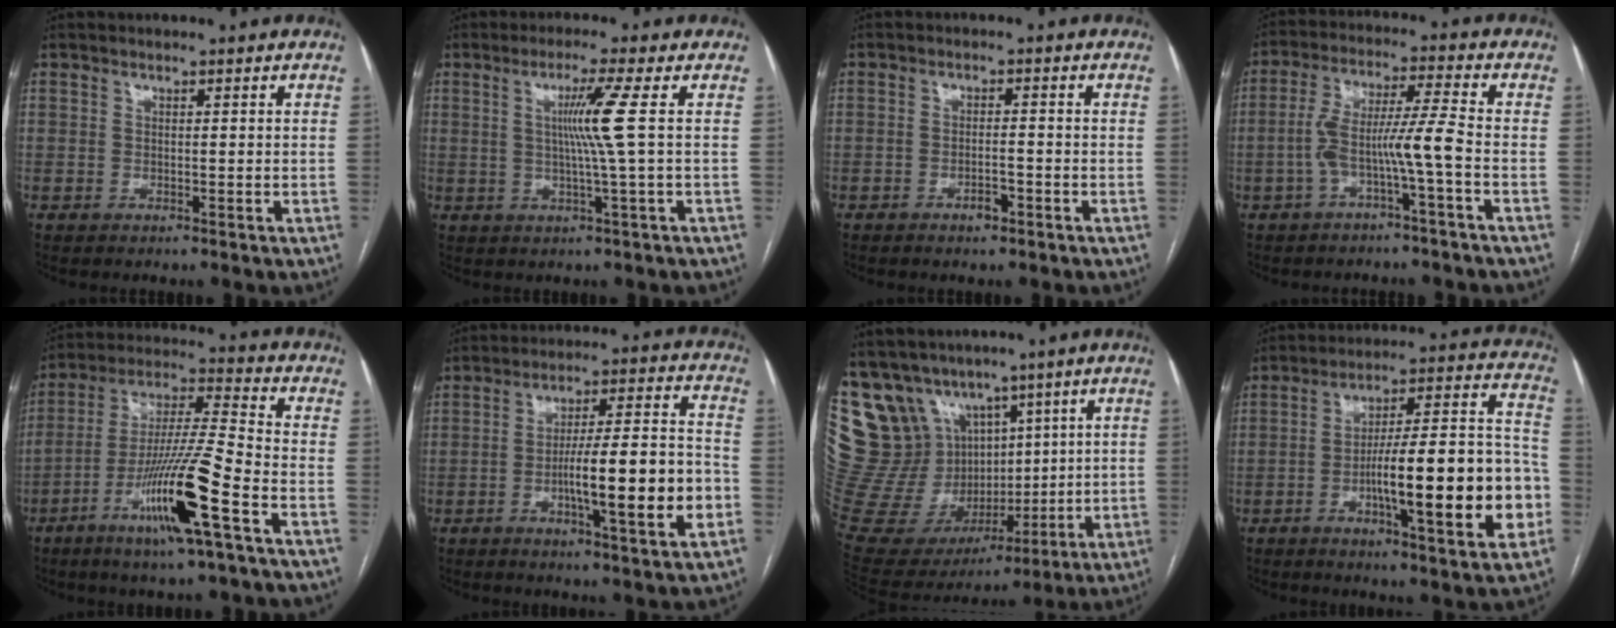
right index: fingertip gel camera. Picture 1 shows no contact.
{"total": 6.2, "force": [1.0, -2.0, 5.8], "torque": [-0.110, -0.004, 0.022]}
{"total": 2.3, "force": [-1.4, 0.8, 1.6], "torque": [-0.026, 0.002, -0.021]}
{"total": 7.7, "force": [-2.6, -0.7, 7.3], "torque": [-0.141, 0.026, -0.045]}
{"total": 15.6, "force": [-7.1, -0.2, 13.9], "torque": [-0.271, -0.014, -0.130]}
{"total": 14.8, "force": [-3.9, 1.2, 14.2], "torque": [-0.225, 0.008, -0.058]}
{"total": 24.6, "force": [13.0, 17.9, 10.8], "torque": [-0.259, 0.077, 0.273]}
{"total": 20.5, "force": [-5.3, 3.2, 19.6], "torque": [-0.254, 0.025, -0.073]}